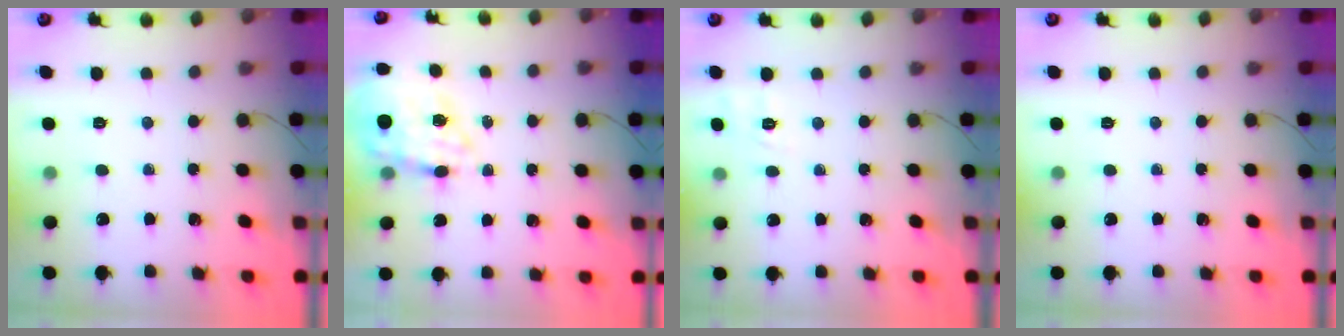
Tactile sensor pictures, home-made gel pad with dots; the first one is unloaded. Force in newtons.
{"total": 14.4, "press": 14.1, "slide": 3.1}
{"total": 2.0, "press": 0.7, "slide": 1.9}
{"total": 0.0}